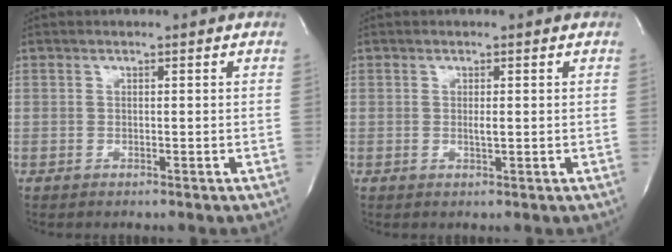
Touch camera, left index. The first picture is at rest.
{"total": 0.9, "force": [0.1, 0.1, 0.9], "torque": [-0.021, -0.003, 0.002]}